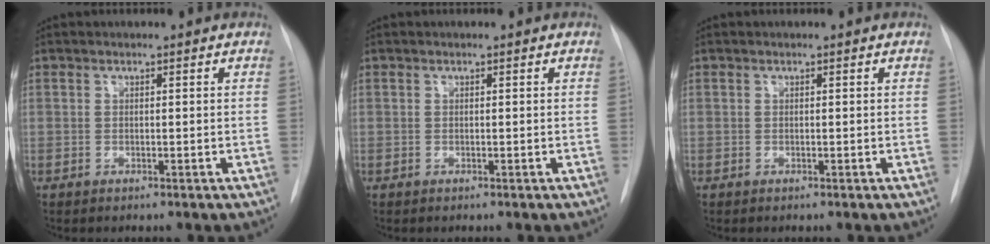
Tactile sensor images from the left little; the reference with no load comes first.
{"total": 0.0}
{"total": 0.0}